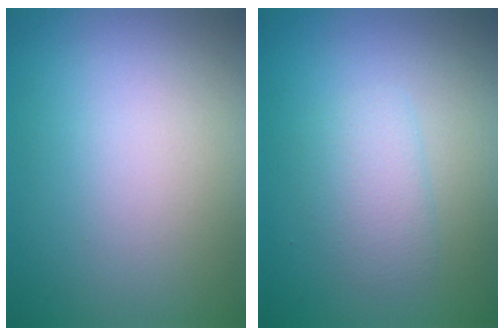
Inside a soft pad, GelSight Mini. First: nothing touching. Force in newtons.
{"total": 2.2, "press": 2.2, "slide": 0.1}